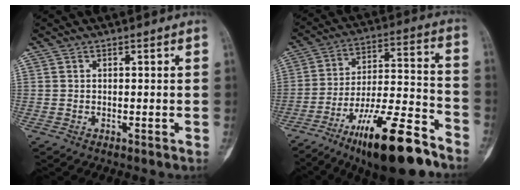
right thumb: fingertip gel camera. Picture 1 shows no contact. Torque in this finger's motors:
{"motor_torque": [2.36, 0.19, 1.34, -1.43, 0.15]}